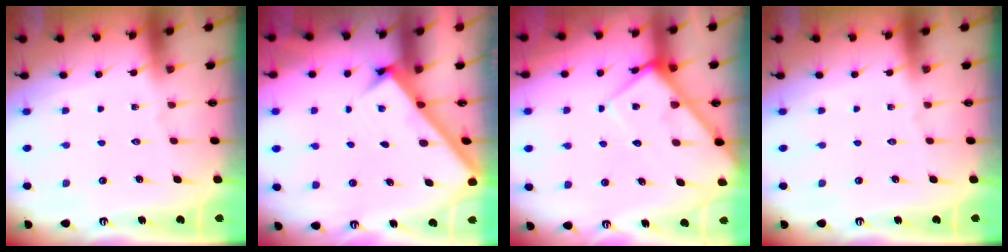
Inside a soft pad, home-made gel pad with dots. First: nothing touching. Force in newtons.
{"total": 2.4, "press": 2.4, "slide": 0.2}
{"total": 7.8, "press": 7.7, "slide": 0.6}
{"total": 0.0}